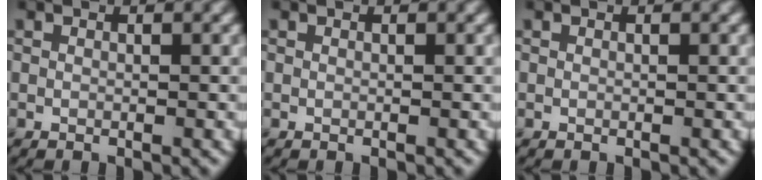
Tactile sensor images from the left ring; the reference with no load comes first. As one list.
[{"total": 0.0}, {"total": 0.0}]